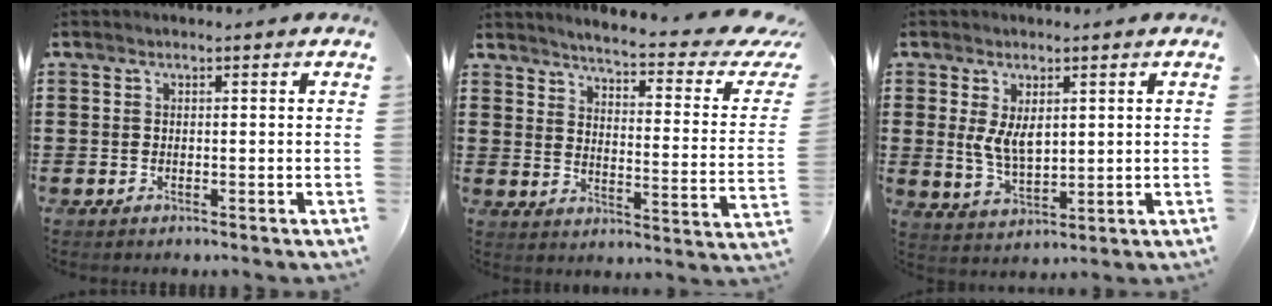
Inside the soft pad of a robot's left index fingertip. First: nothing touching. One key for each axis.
{"total": 4.2, "fx": 3.3, "fy": -0.6, "fz": 2.5, "tx": -0.058, "ty": -0.035, "tz": 0.046}
{"total": 4.9, "fx": 1.3, "fy": 2.6, "fz": 4.0, "tx": -0.082, "ty": -0.001, "tz": 0.020}